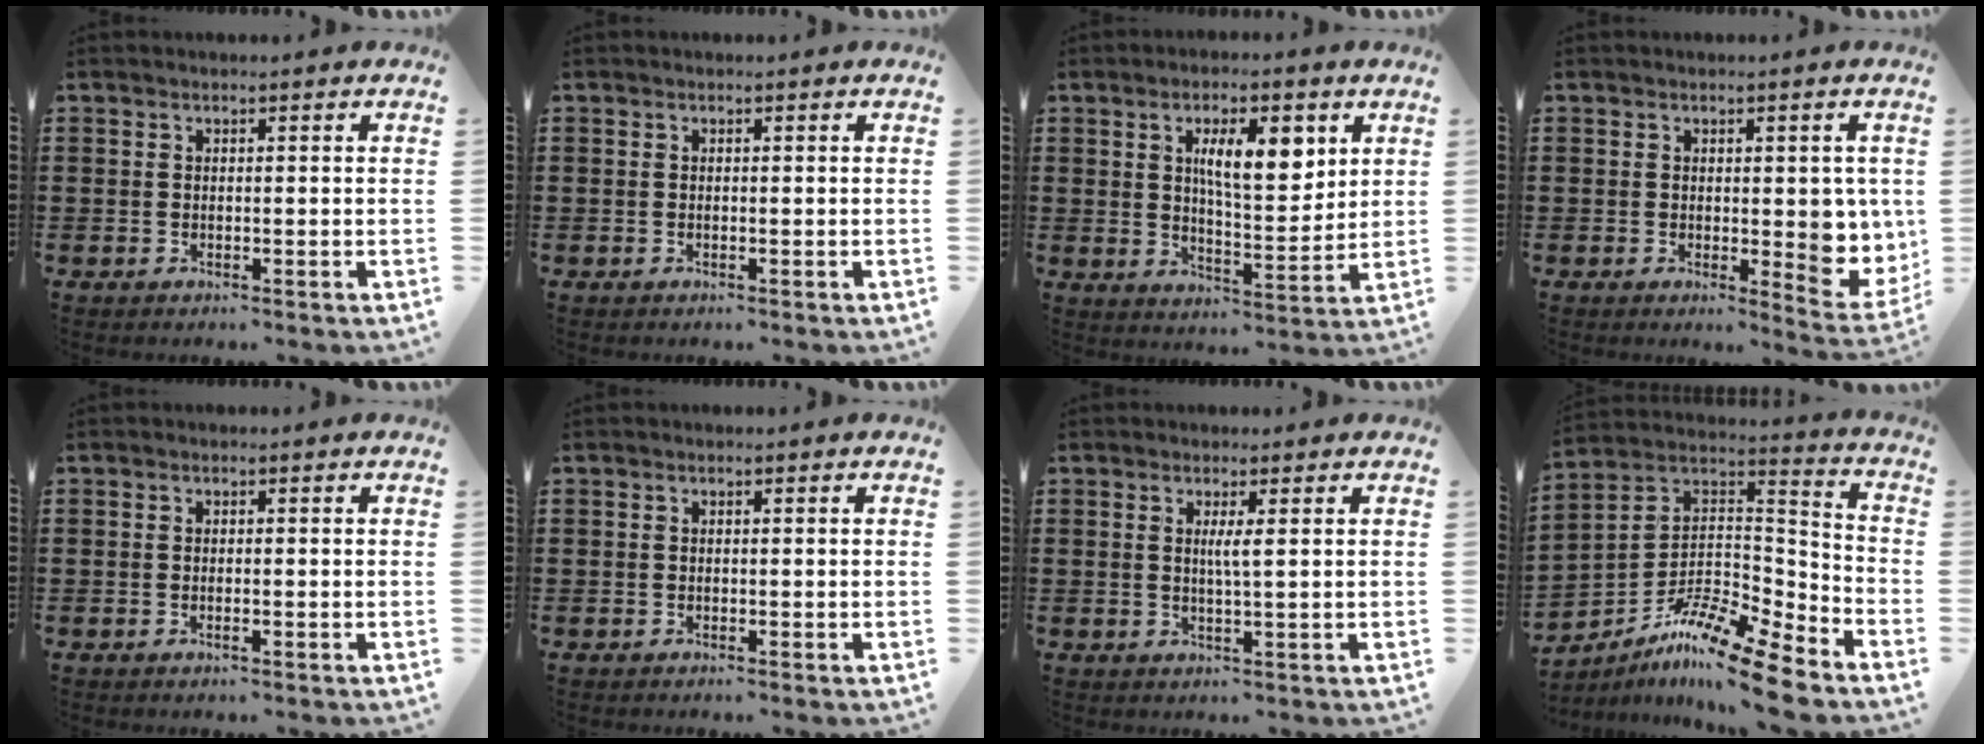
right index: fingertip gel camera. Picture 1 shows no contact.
{"total": 0.0}
{"total": 8.7, "force": [3.1, 3.2, 7.5], "torque": [-0.129, 0.000, 0.047]}
{"total": 4.2, "force": [0.8, 2.3, 3.4], "torque": [-0.034, -0.003, 0.010]}
{"total": 0.5, "force": [-0.2, 0.0, 0.5], "torque": [-0.008, -0.002, -0.004]}
{"total": 0.0}
{"total": 2.2, "force": [0.4, -0.2, 2.1], "torque": [-0.042, -0.005, 0.005]}
{"total": 12.4, "force": [-10.1, 1.6, 7.0], "torque": [-0.129, 0.017, -0.196]}